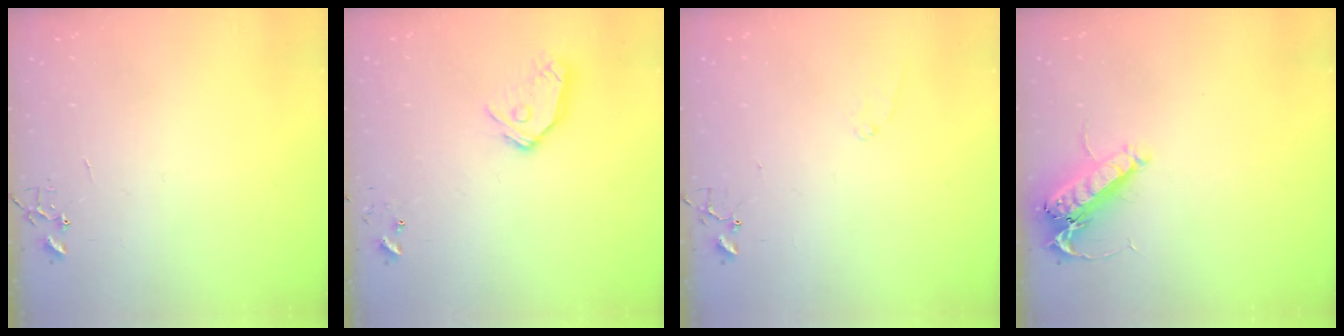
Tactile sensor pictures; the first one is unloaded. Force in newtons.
{"total": 11.6, "press": 11.6, "slide": 1.4}
{"total": 6.8, "press": 6.8, "slide": 0.7}
{"total": 14.4, "press": 14.2, "slide": 2.0}